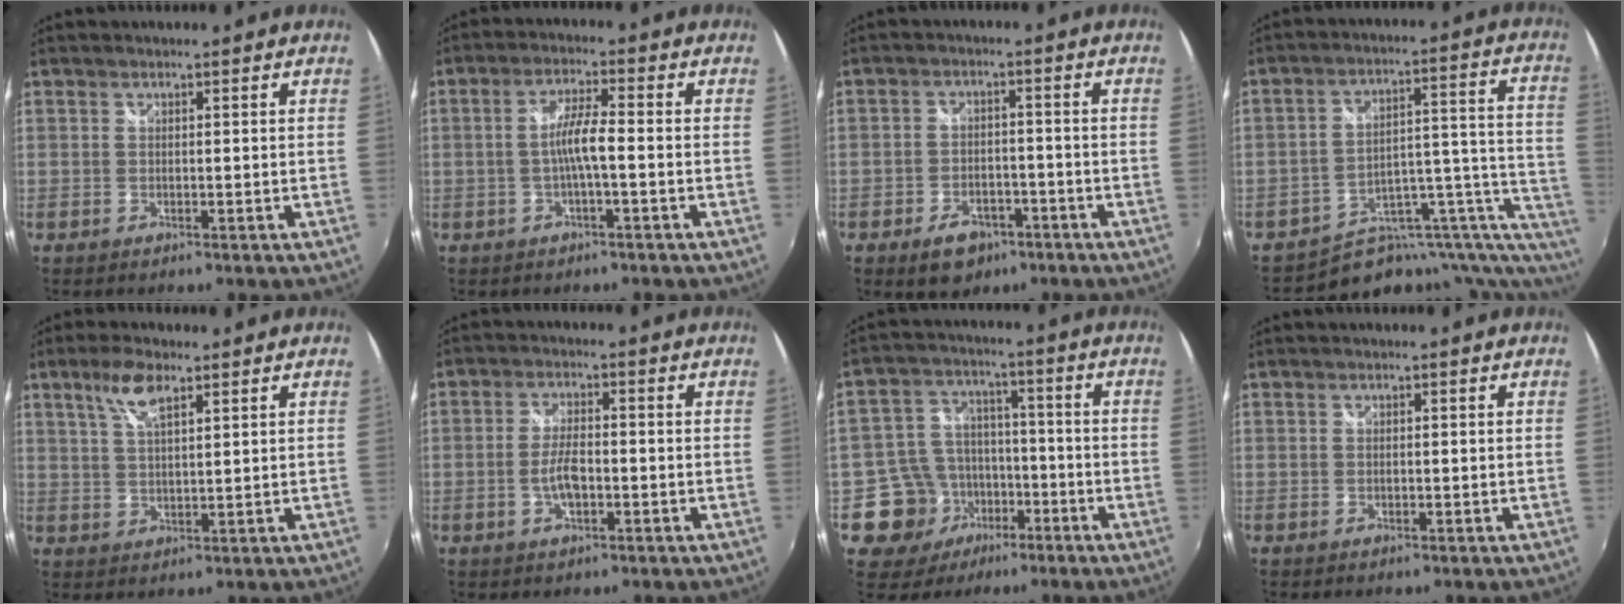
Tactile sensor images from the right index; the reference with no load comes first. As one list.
[{"total": 4.7, "force": [-1.2, 0.2, 4.6], "torque": [-0.089, 0.006, -0.021]}, {"total": 7.3, "force": [-4.5, 4.8, 3.4], "torque": [-0.084, 0.007, -0.057]}, {"total": 14.8, "force": [-10.6, 5.7, 8.6], "torque": [-0.084, 0.012, -0.163]}, {"total": 6.0, "force": [3.5, 1.9, 4.5], "torque": [-0.085, 0.008, 0.068]}, {"total": 5.0, "force": [-1.5, 2.2, 4.3], "torque": [-0.087, 0.003, -0.026]}, {"total": 11.6, "force": [-5.4, 9.9, 2.9], "torque": [-0.086, 0.025, -0.073]}, {"total": 0.0}]